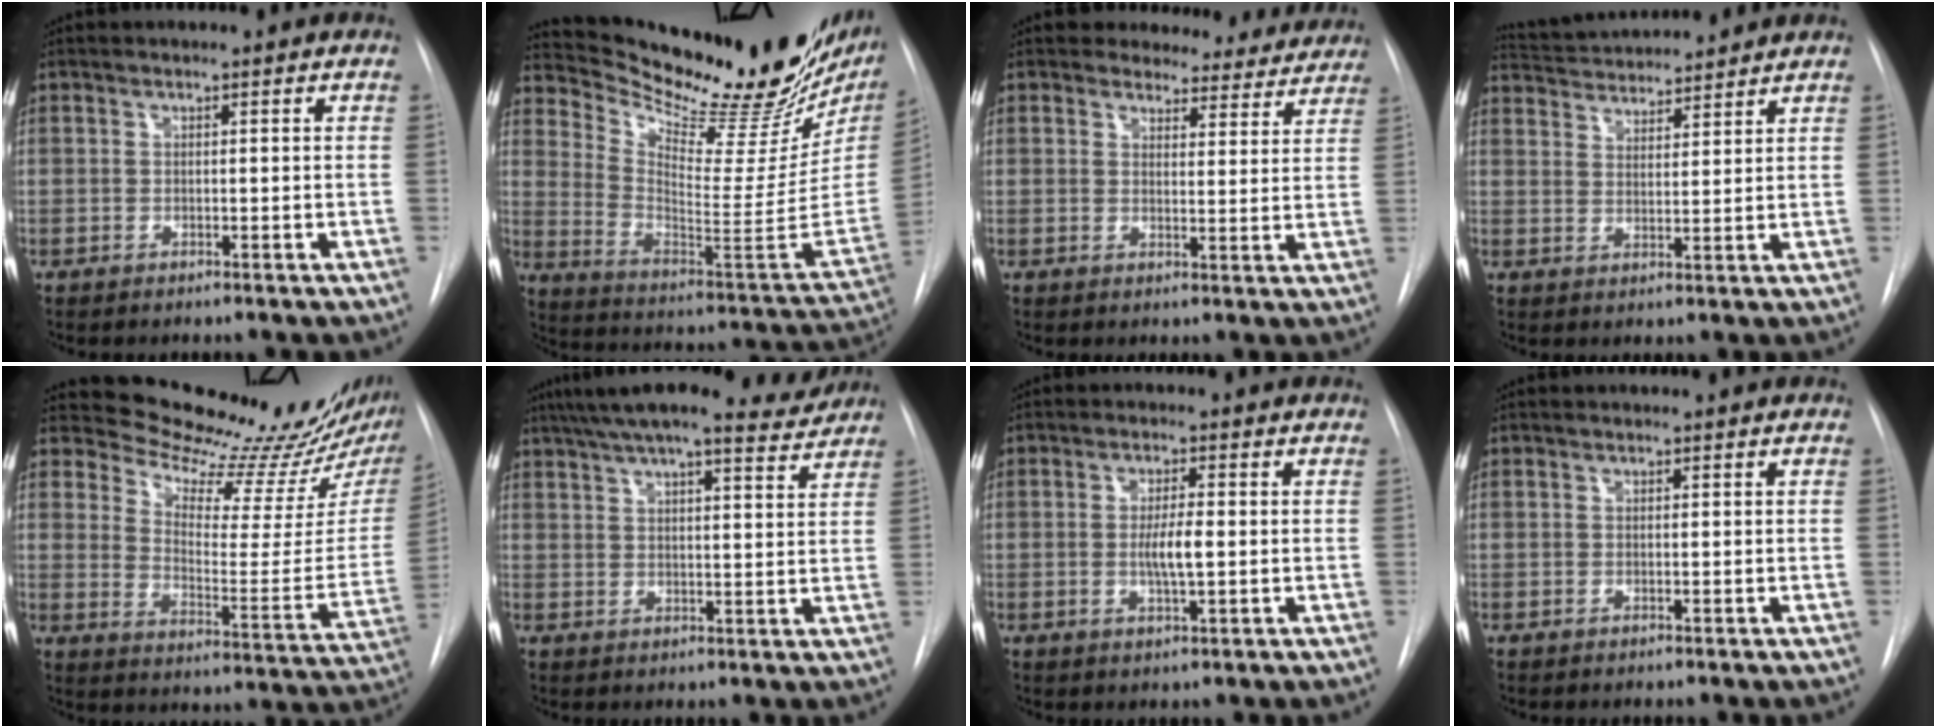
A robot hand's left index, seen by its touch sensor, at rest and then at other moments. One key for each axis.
{"total": 29.8, "fx": 25.5, "fy": 6.1, "fz": 14.2, "tx": -0.227, "ty": -0.096, "tz": 0.345}
{"total": 12.3, "fx": 11.3, "fy": 4.7, "fz": 1.0, "tx": 0.023, "ty": -0.027, "tz": 0.108}
{"total": 11.1, "fx": 10.6, "fy": 1.1, "fz": 2.8, "tx": -0.056, "ty": 0.022, "tz": 0.168}
{"total": 18.7, "fx": 17.7, "fy": 1.6, "fz": 5.8, "tx": -0.085, "ty": -0.101, "tz": 0.232}
{"total": 15.7, "fx": 14.1, "fy": 2.2, "fz": 6.7, "tx": -0.114, "ty": 0.020, "tz": 0.193}
{"total": 4.0, "fx": -0.4, "fy": 0.5, "fz": 4.0, "tx": -0.074, "ty": -0.007, "tz": -0.006}
{"total": 0.0}